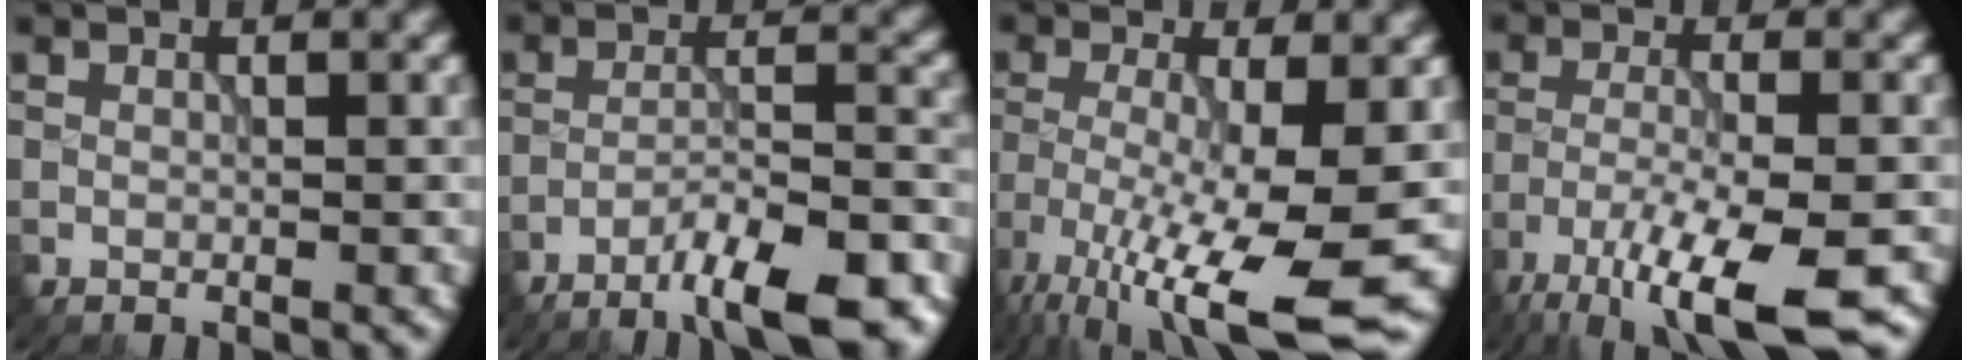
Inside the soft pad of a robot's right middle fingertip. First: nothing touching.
{"total": 10.3, "force": [-7.5, 2.0, 6.8], "torque": [-0.106, -0.002, -0.106]}
{"total": 11.2, "force": [-5.5, 2.5, 9.4], "torque": [-0.183, -0.025, -0.091]}
{"total": 10.1, "force": [-6.8, 2.2, 7.1], "torque": [-0.129, -0.022, -0.116]}